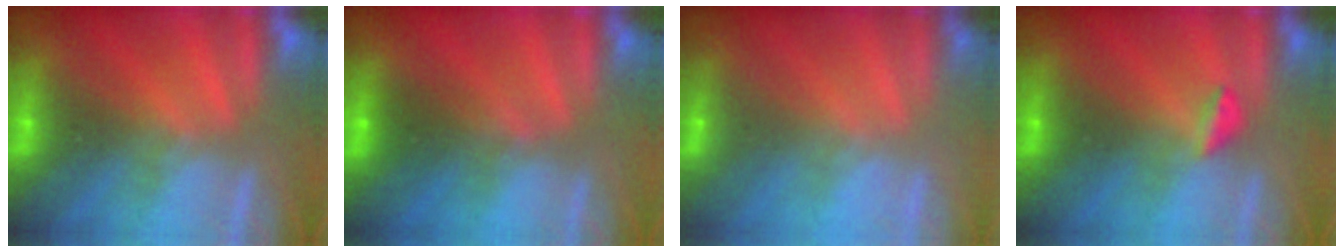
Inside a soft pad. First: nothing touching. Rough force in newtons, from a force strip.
{"total": 2.6}
{"total": 1.9}
{"total": 2.8}